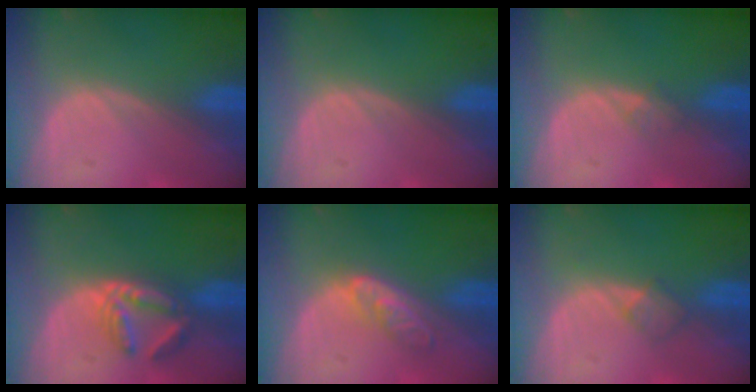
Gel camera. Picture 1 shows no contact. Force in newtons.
{"total": 0.0}
{"total": 1.1, "press": 1.0, "slide": 0.1}
{"total": 6.0, "press": 5.4, "slide": 2.7}
{"total": 4.7, "press": 3.9, "slide": 2.5}
{"total": 2.0, "press": 2.0, "slide": 0.2}